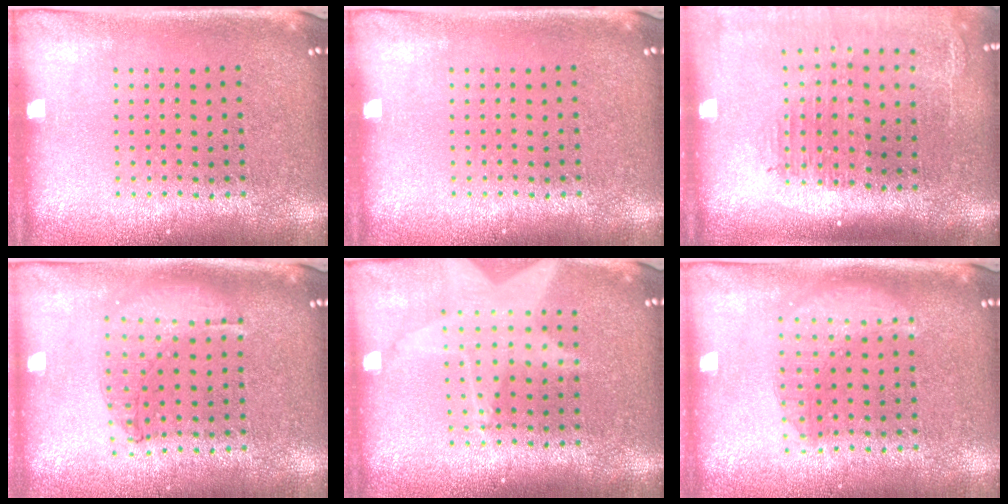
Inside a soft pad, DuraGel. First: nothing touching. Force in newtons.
{"total": 0.0}
{"total": 2.3, "press": 1.8, "slide": 1.3}
{"total": 1.0, "press": 0.9, "slide": 0.3}
{"total": 1.8, "press": 1.5, "slide": 1.1}
{"total": 1.3, "press": 1.3, "slide": 0.3}